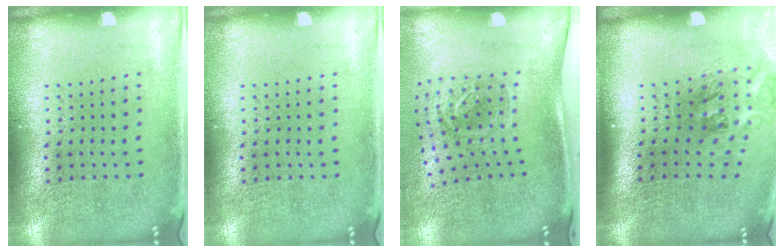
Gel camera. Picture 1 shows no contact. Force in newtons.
{"total": 0.0}
{"total": 1.9, "press": 1.3, "slide": 1.5}
{"total": 1.7, "press": 1.1, "slide": 1.2}